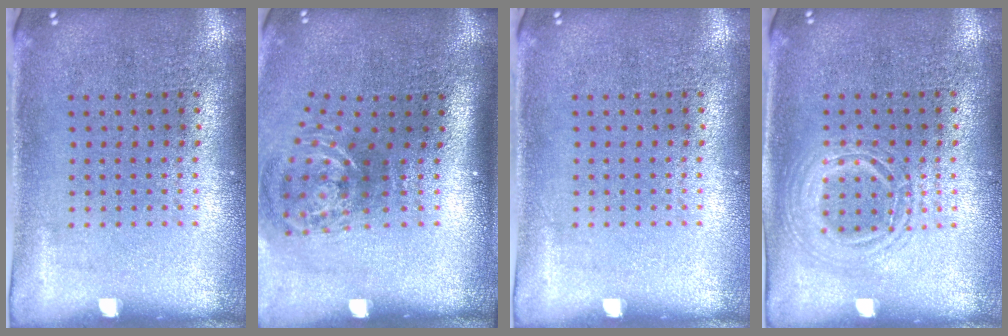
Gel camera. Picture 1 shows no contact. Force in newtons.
{"total": 1.9, "press": 1.2, "slide": 1.5}
{"total": 0.0}
{"total": 1.2, "press": 1.2, "slide": 0.1}